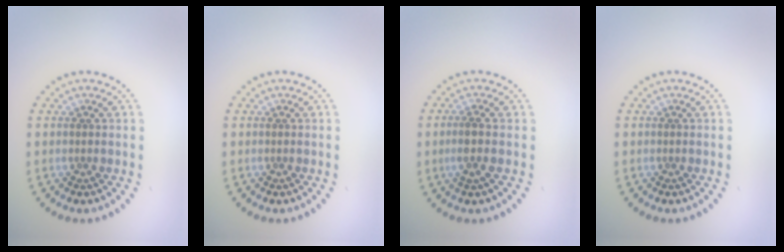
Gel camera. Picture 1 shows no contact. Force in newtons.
{"total": 0.0}
{"total": 1.8, "press": 1.6, "slide": 1.0}
{"total": 0.0}